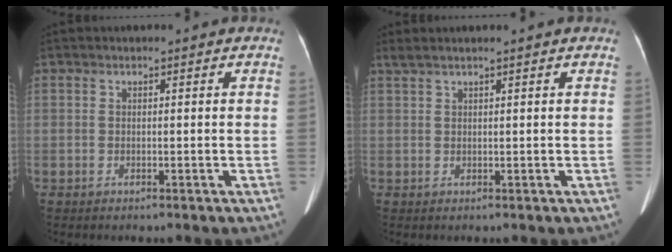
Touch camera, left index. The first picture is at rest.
{"total": 1.8, "force": [1.4, -0.3, 1.1], "torque": [-0.028, 0.025, 0.036]}